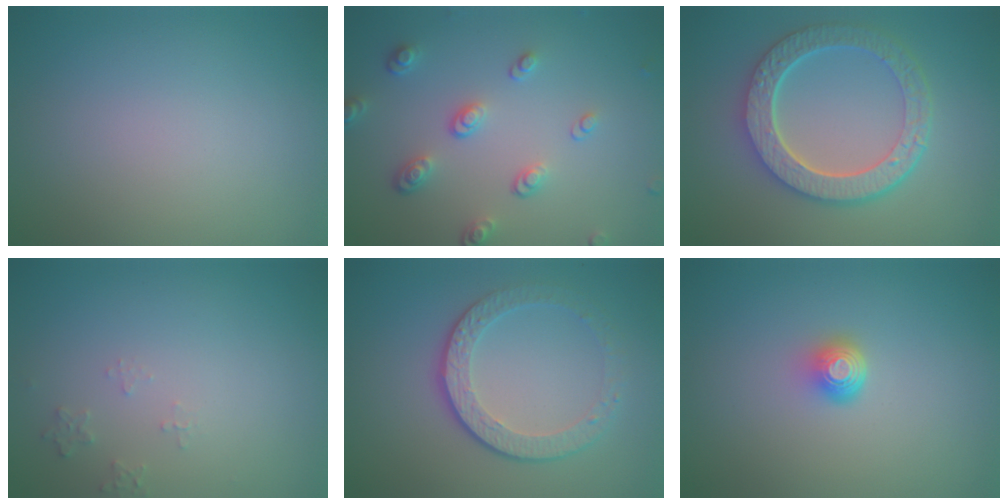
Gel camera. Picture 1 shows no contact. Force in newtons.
{"total": 3.5, "press": 2.6, "slide": 2.3}
{"total": 6.7, "press": 5.3, "slide": 4.2}
{"total": 1.1, "press": 1.1, "slide": 0.2}
{"total": 4.5, "press": 3.1, "slide": 3.2}
{"total": 2.0, "press": 1.3, "slide": 1.5}